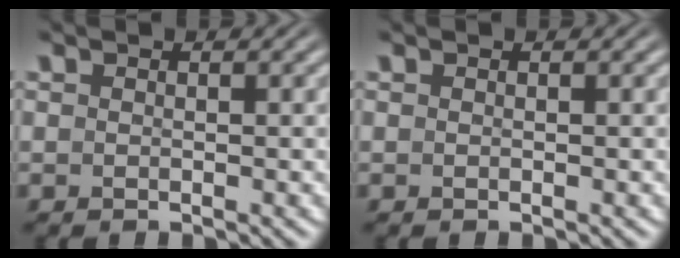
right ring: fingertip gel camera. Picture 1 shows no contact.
{"total": 0.0}